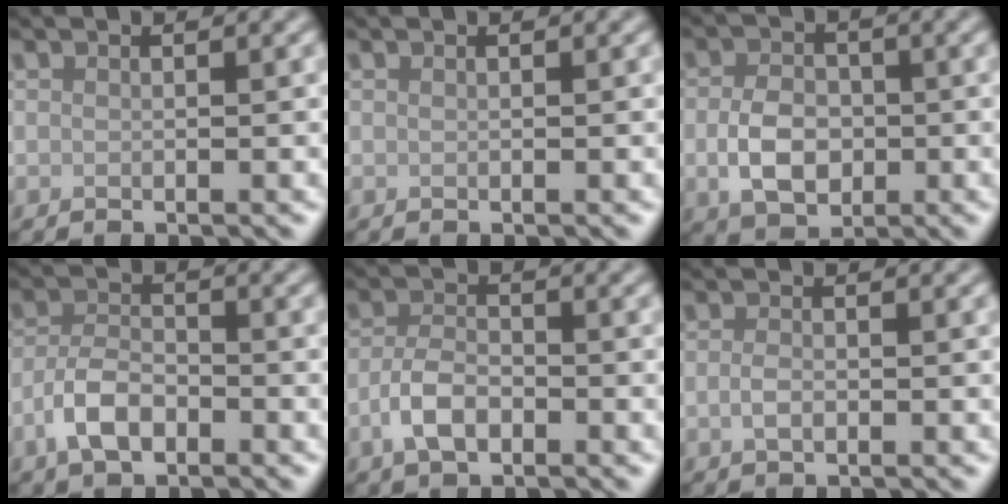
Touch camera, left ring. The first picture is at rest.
{"total": 0.0}
{"total": 4.4, "force": [-0.8, 3.1, 3.0], "torque": [-0.061, -0.004, -0.018]}
{"total": 4.0, "force": [-2.2, 2.0, 2.6], "torque": [-0.046, 0.004, -0.049]}
{"total": 3.5, "force": [-1.7, 1.8, 2.4], "torque": [-0.049, 0.002, -0.038]}
{"total": 1.3, "force": [-0.4, 0.7, 1.1], "torque": [-0.024, -0.001, -0.009]}